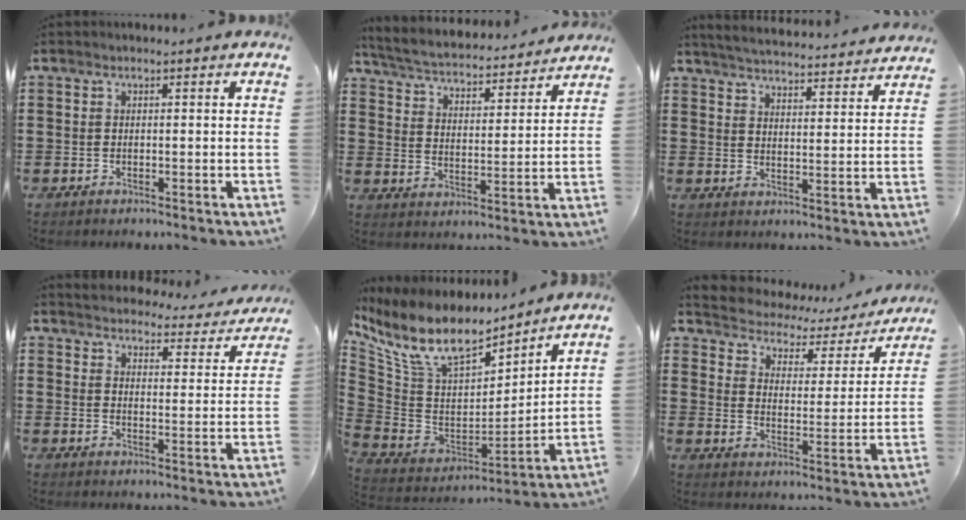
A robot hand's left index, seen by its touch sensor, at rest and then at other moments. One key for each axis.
{"total": 4.1, "fx": 4.0, "fy": 0.1, "fz": 0.8, "tx": -0.039, "ty": -0.032, "tz": 0.061}
{"total": 4.4, "fx": 4.3, "fy": -0.6, "fz": 0.3, "tx": -0.028, "ty": -0.037, "tz": 0.072}
{"total": 3.9, "fx": 3.9, "fy": 0.1, "fz": 0.2, "tx": -0.018, "ty": -0.033, "tz": 0.062}
{"total": 11.0, "fx": 7.8, "fy": 4.2, "fz": 6.5, "tx": -0.160, "ty": -0.052, "tz": 0.139}
{"total": 2.6, "fx": 2.3, "fy": 1.1, "fz": 0.2, "tx": -0.026, "ty": -0.024, "tz": 0.028}